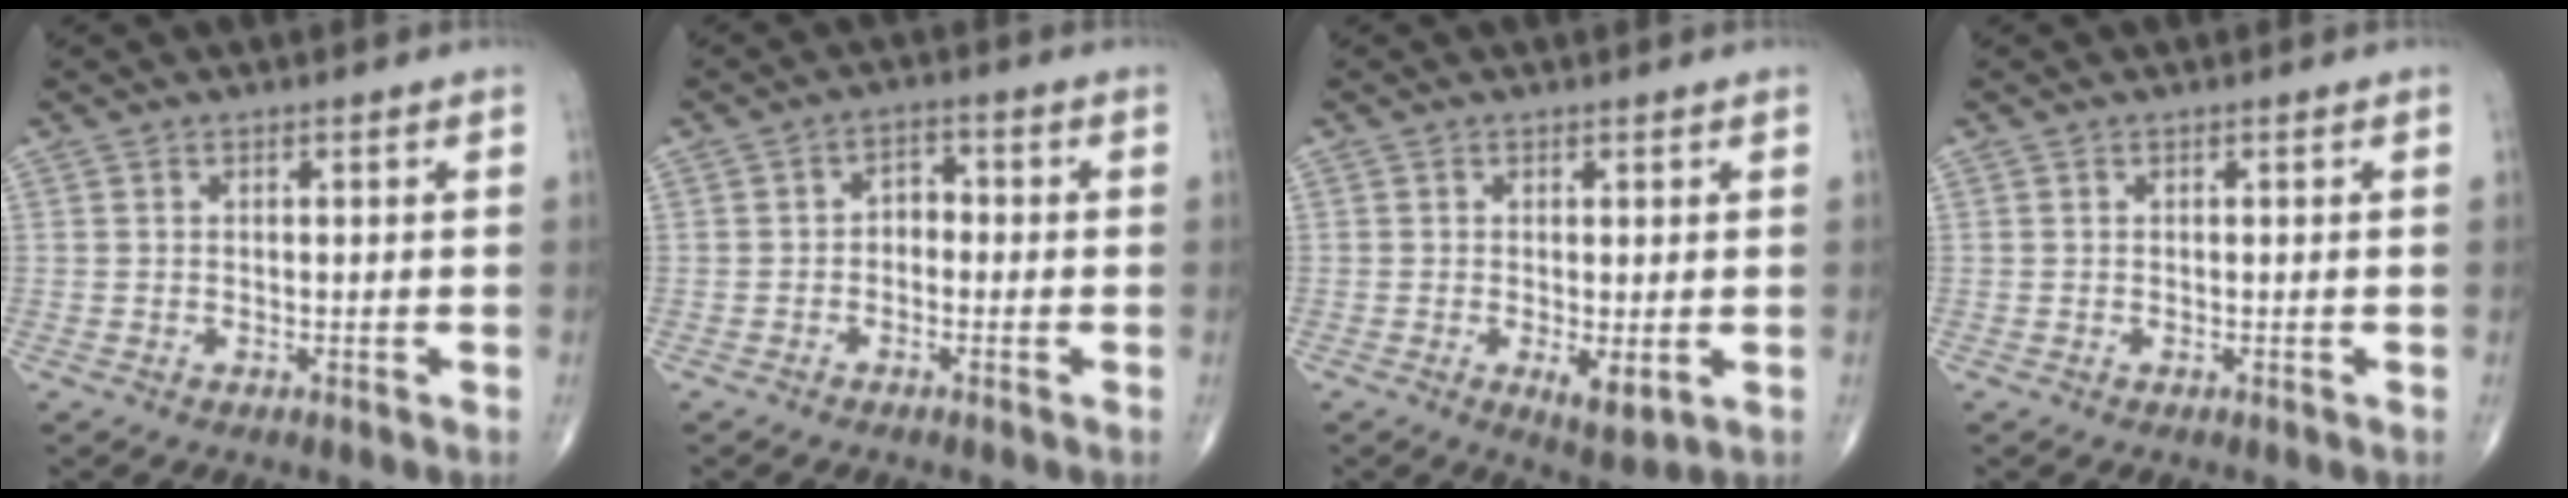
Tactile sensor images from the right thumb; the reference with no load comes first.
{"total": 3.1, "force": [-0.8, 2.2, 1.9], "torque": [-0.015, 0.019, -0.025]}
{"total": 4.0, "force": [-0.7, 1.4, 3.6], "torque": [-0.056, -0.013, -0.006]}
{"total": 0.0}